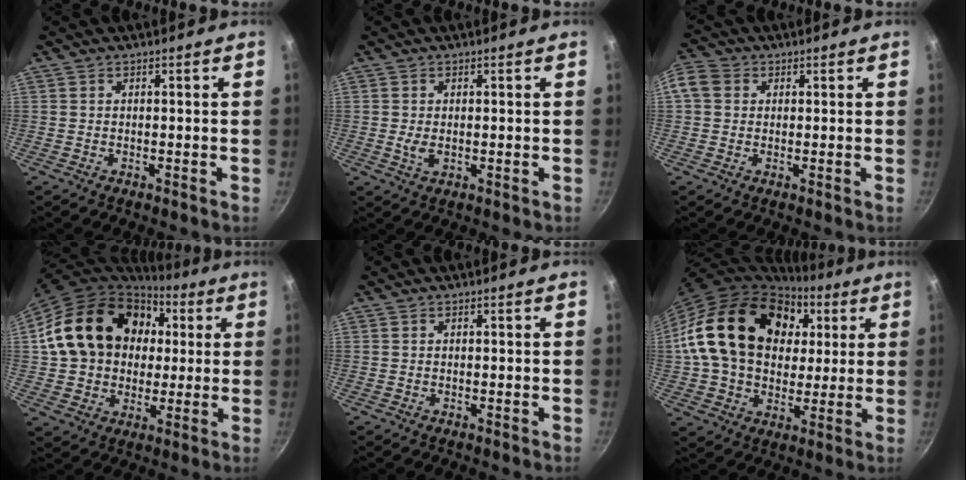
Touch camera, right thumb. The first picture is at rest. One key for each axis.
{"total": 2.3, "fx": 0.0, "fy": 1.3, "fz": 1.9, "tx": -0.037, "ty": -0.005, "tz": 0.004}
{"total": 6.4, "fx": 1.3, "fy": 5.4, "fz": 3.3, "tx": -0.066, "ty": 0.011, "tz": 0.009}
{"total": 22.5, "fx": 4.5, "fy": 17.6, "fz": 13.2, "tx": -0.212, "ty": 0.033, "tz": 0.081}
{"total": 0.0}
{"total": 24.4, "fx": 6.0, "fy": 17.9, "fz": 15.4, "tx": -0.250, "ty": 0.013, "tz": 0.103}